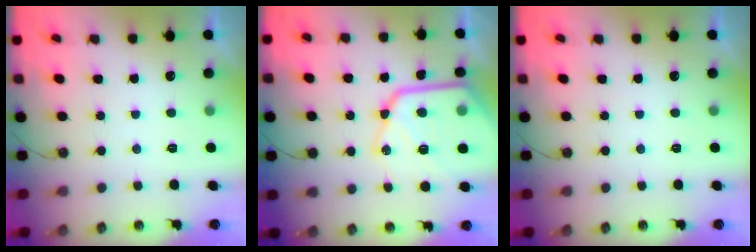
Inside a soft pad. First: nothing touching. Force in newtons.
{"total": 21.7, "press": 21.6, "slide": 2.1}
{"total": 0.0}